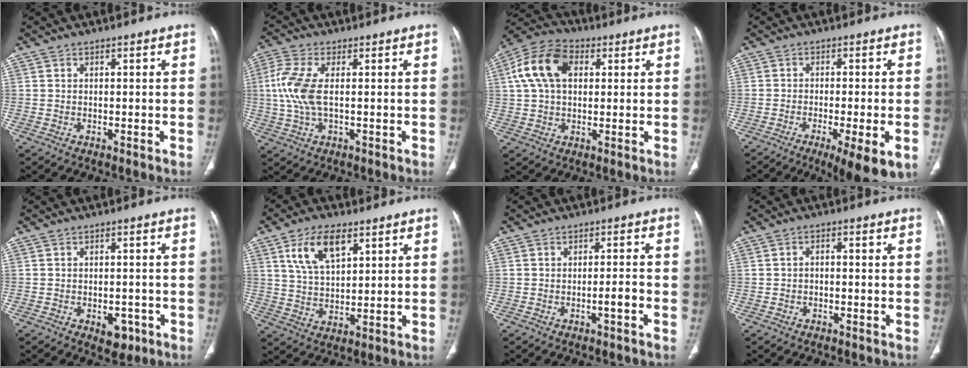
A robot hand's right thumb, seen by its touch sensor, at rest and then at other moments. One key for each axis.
{"total": 8.3, "fx": 0.5, "fy": 3.6, "fz": 7.5, "tx": -0.201, "ty": 0.005, "tz": 0.011}
{"total": 12.5, "fx": 3.2, "fy": 8.2, "fz": 8.9, "tx": -0.168, "ty": 0.023, "tz": 0.052}
{"total": 11.4, "fx": -5.3, "fy": 2.5, "fz": 9.8, "tx": -0.130, "ty": -0.010, "tz": -0.076}
{"total": 4.3, "fx": -1.9, "fy": 2.7, "fz": 2.8, "tx": -0.020, "ty": 0.006, "tz": -0.019}
{"total": 9.9, "fx": 4.8, "fy": 4.8, "fz": 7.2, "tx": -0.126, "ty": -0.015, "tz": 0.095}
{"total": 2.5, "fx": -1.2, "fy": 0.4, "fz": 2.2, "tx": -0.037, "ty": 0.010, "tz": -0.020}
{"total": 1.3, "fx": -0.4, "fy": 0.9, "fz": 0.9, "tx": -0.013, "ty": 0.008, "tz": -0.010}